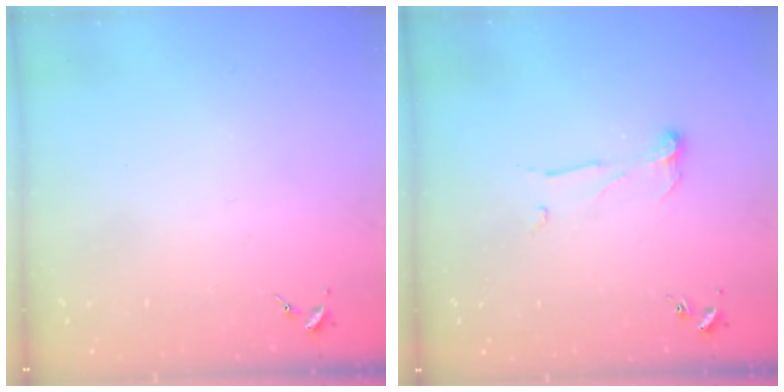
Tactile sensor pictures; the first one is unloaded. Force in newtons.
{"total": 6.5, "press": 6.5, "slide": 0.3}